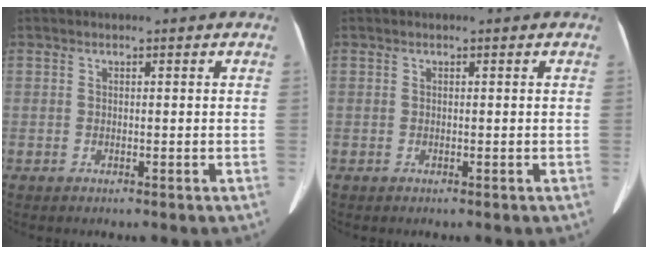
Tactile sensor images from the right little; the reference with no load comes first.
{"total": 0.0}